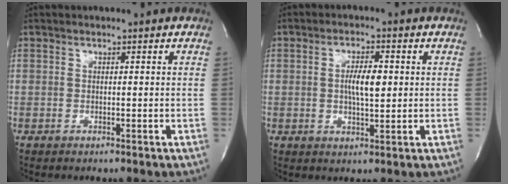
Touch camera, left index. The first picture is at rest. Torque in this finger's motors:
{"motor_torque": [0.41, 0.36, 0.09, 0.09]}